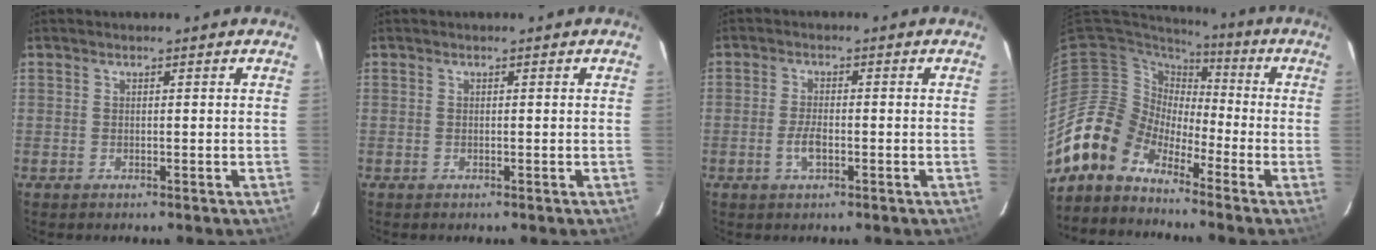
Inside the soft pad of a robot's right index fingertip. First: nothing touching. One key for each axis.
{"total": 0.0}
{"total": 3.4, "fx": -1.2, "fy": 1.3, "fz": 2.9, "tx": -0.063, "ty": -0.001, "tz": -0.024}
{"total": 10.1, "fx": -8.2, "fy": 5.8, "fz": 0.6, "tx": -0.021, "ty": 0.031, "tz": -0.169}